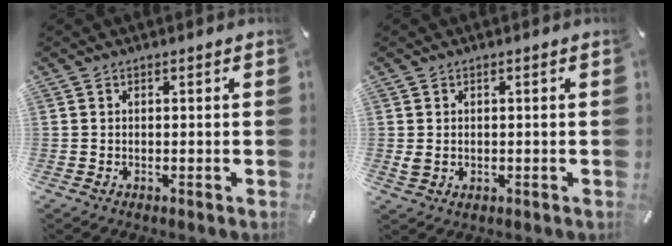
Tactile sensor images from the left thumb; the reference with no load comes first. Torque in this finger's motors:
{"motor_torque": [0.00, -0.08, 0.19, -0.23, 0.03]}